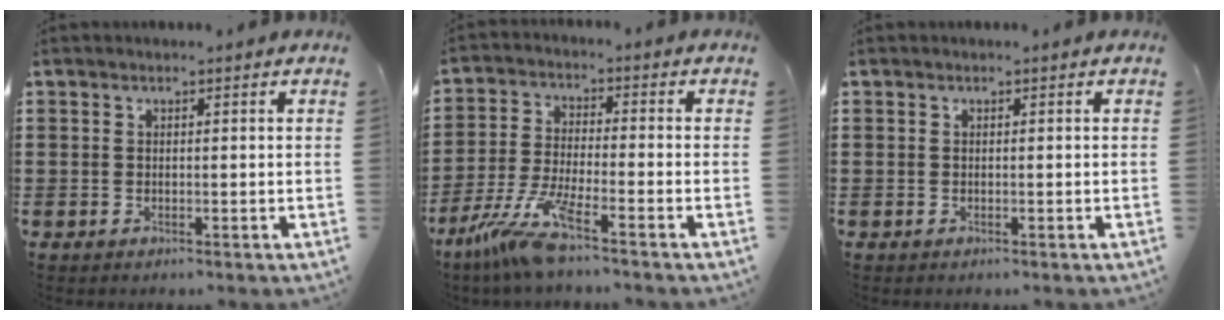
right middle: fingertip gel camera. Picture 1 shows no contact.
{"total": 8.0, "force": [-6.0, 0.1, 5.3], "torque": [-0.132, -0.023, -0.122]}
{"total": 0.0}